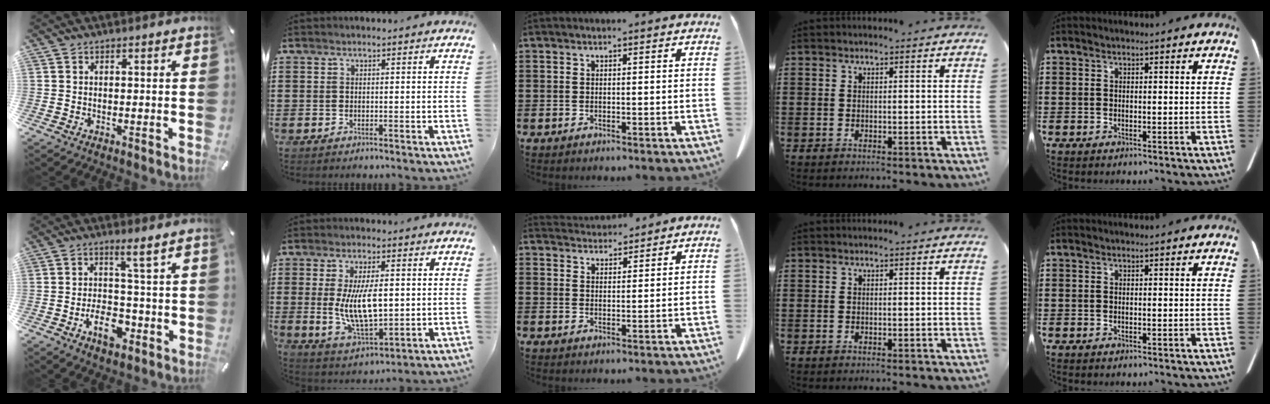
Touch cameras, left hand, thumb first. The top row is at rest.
{"thumb": {"total": 8.1, "force": [-1.2, 4.0, 7.0], "torque": [-0.116, 0.000, -0.023]}, "index": {"total": 9.6, "force": [0.8, 4.0, 8.7], "torque": [-0.171, -0.008, 0.006]}, "middle": {"total": 3.5, "force": [3.5, 0.5, 0.1], "torque": [-0.012, -0.010, 0.066]}}